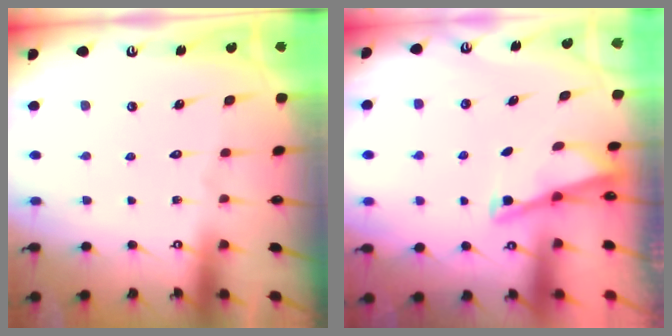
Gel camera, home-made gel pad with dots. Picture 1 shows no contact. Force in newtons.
{"total": 2.9, "press": 2.9, "slide": 0.2}